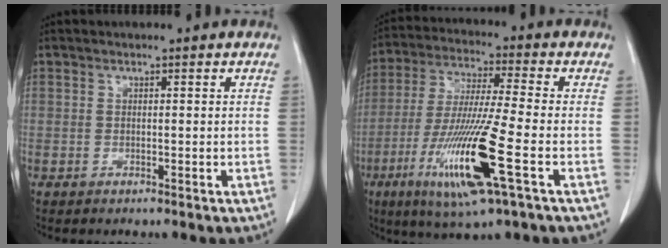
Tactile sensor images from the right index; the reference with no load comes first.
{"total": 15.9, "force": [-5.8, 0.2, 14.8], "torque": [-0.304, -0.029, -0.108]}